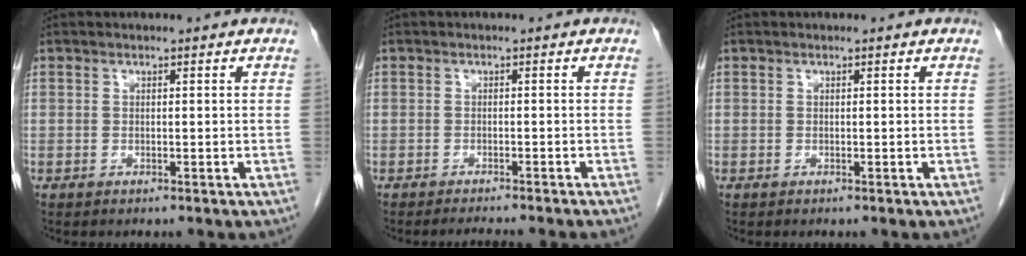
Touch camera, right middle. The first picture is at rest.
{"total": 3.8, "force": [-3.4, -0.5, 1.5], "torque": [-0.016, -0.005, -0.046]}
{"total": 0.0}